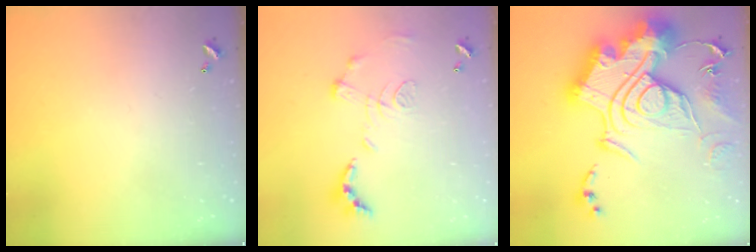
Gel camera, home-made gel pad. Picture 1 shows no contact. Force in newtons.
{"total": 1.2, "press": 0.4, "slide": 1.1}
{"total": 1.1, "press": 1.1, "slide": 0.0}